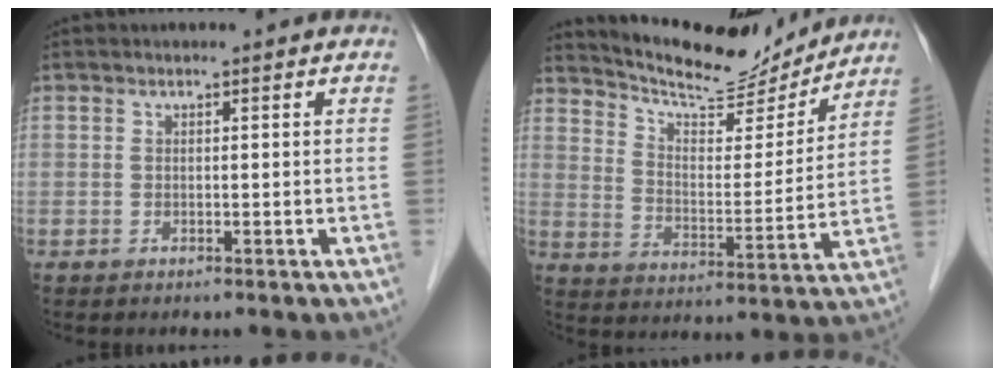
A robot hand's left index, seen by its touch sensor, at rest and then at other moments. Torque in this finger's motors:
{"motor_torque": [0.85, -1.29, 0.34, 0.06]}